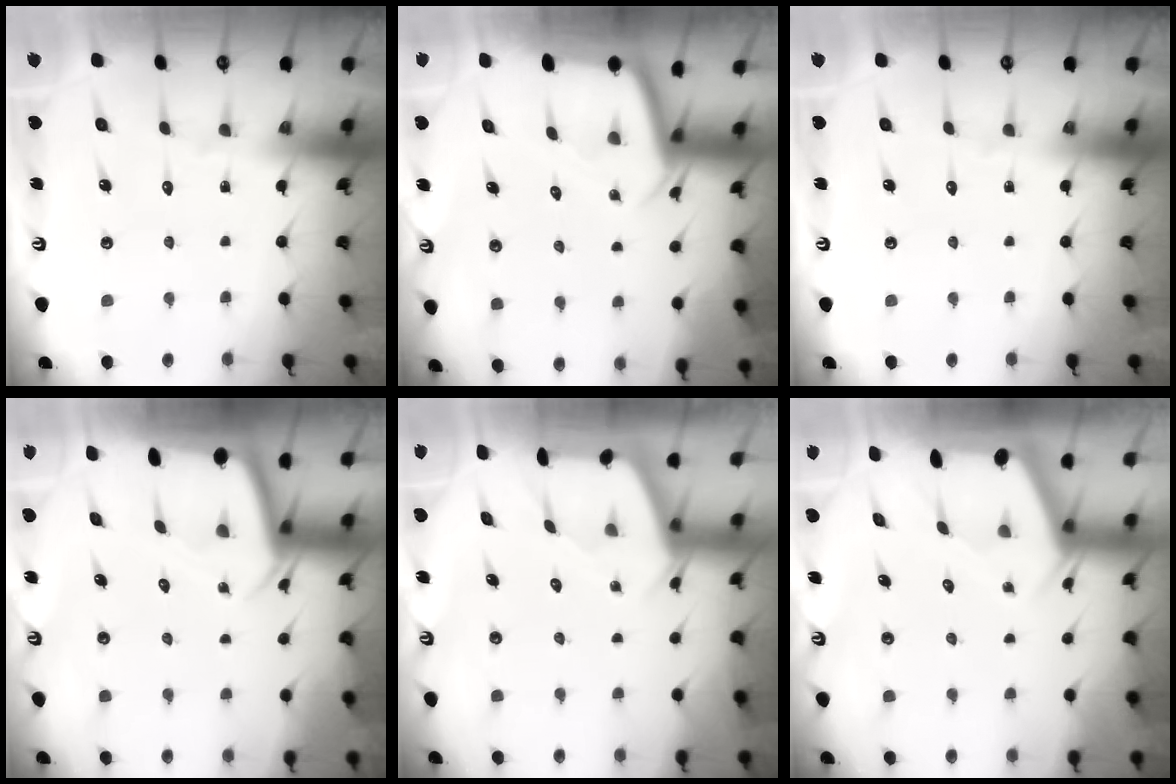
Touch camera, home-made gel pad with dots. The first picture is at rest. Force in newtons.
{"total": 2.5, "press": 2.5, "slide": 0.1}
{"total": 0.0}
{"total": 2.3, "press": 2.3, "slide": 0.0}
{"total": 2.4, "press": 2.4, "slide": 0.2}
{"total": 2.1, "press": 2.0, "slide": 0.3}